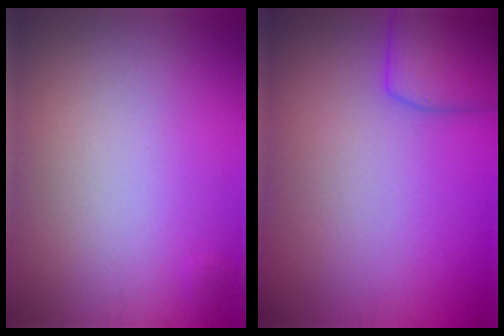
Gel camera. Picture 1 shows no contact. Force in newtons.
{"total": 3.9, "press": 3.8, "slide": 0.3}